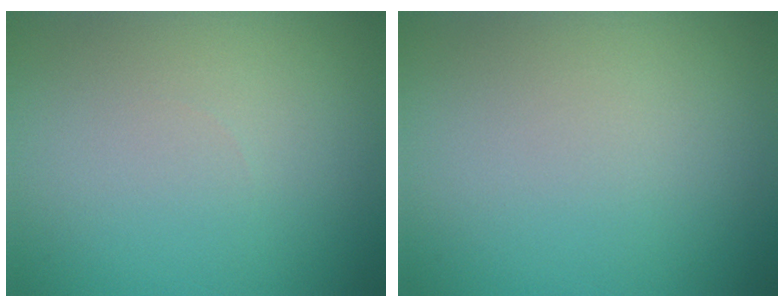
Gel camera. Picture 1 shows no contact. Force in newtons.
{"total": 0.0}